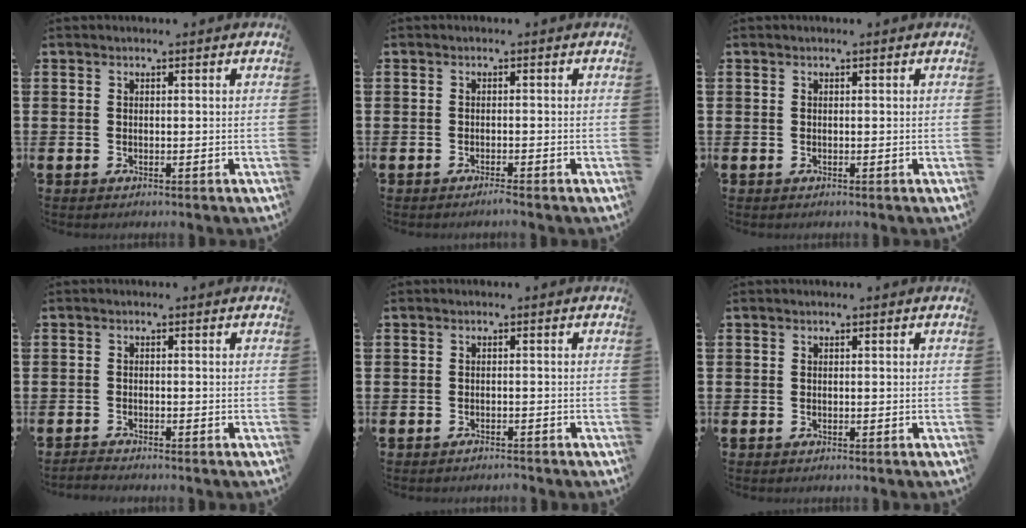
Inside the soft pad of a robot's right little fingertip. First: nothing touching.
{"total": 0.9, "force": [-0.8, -0.1, 0.4], "torque": [-0.006, -0.004, -0.015]}
{"total": 0.0}
{"total": 0.8, "force": [-0.8, 0.0, 0.2], "torque": [-0.006, -0.002, -0.016]}
{"total": 0.8, "force": [-0.8, 0.1, 0.2], "torque": [-0.006, -0.003, -0.015]}
{"total": 0.0}